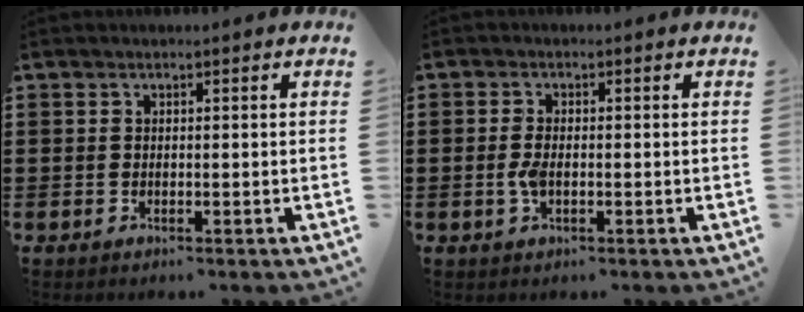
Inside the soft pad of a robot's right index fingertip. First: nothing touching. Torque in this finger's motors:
{"motor_torque": [0.96, 0.21, 0.37, 0.11]}